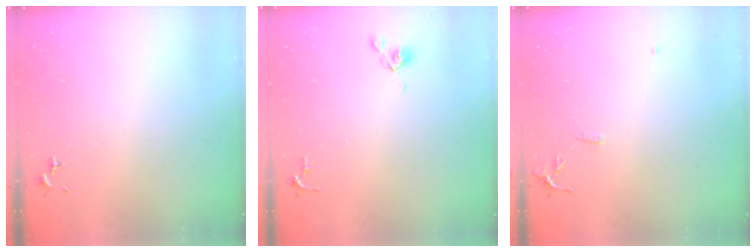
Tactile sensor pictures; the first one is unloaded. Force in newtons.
{"total": 6.2, "press": 6.2, "slide": 0.6}
{"total": 6.9, "press": 6.9, "slide": 0.6}